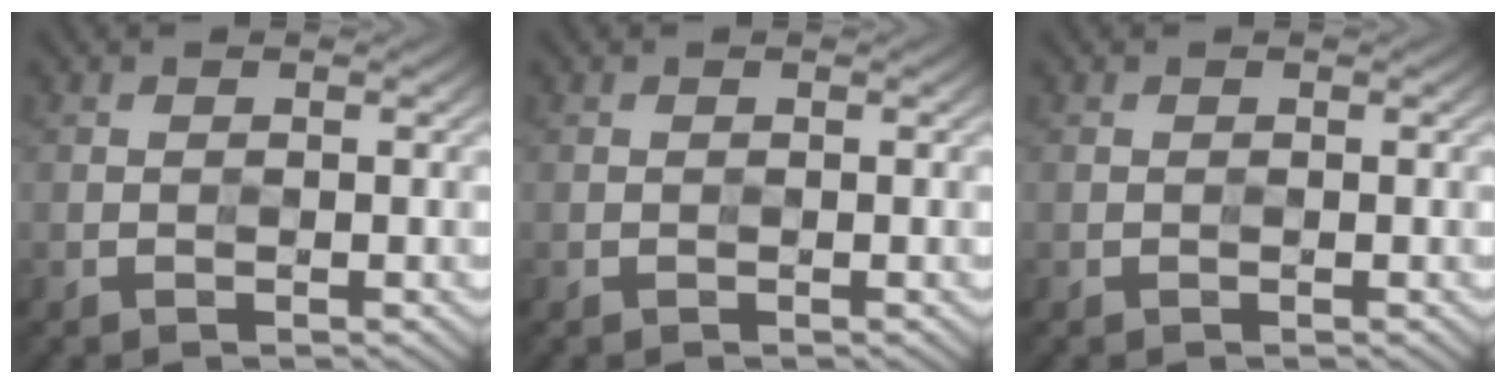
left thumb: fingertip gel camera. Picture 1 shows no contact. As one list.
[{"total": 0.0}, {"total": 0.0}]